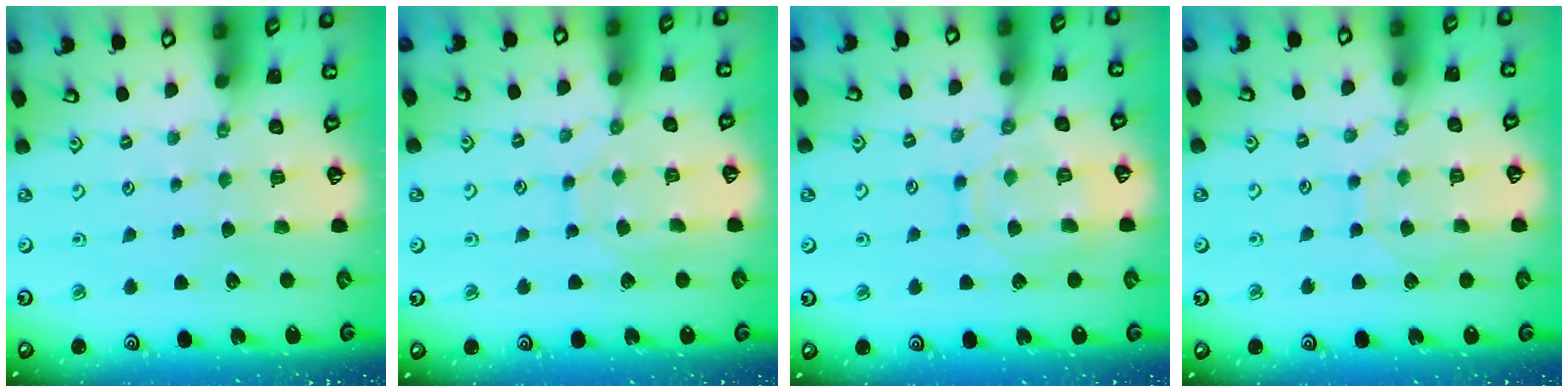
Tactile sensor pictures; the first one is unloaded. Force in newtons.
{"total": 8.3, "press": 8.3, "slide": 0.6}
{"total": 10.9, "press": 10.9, "slide": 0.9}
{"total": 5.6, "press": 5.6, "slide": 0.5}